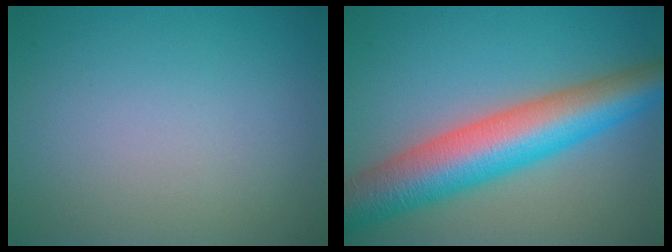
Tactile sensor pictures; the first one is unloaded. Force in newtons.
{"total": 10.0, "press": 10.0, "slide": 0.2}